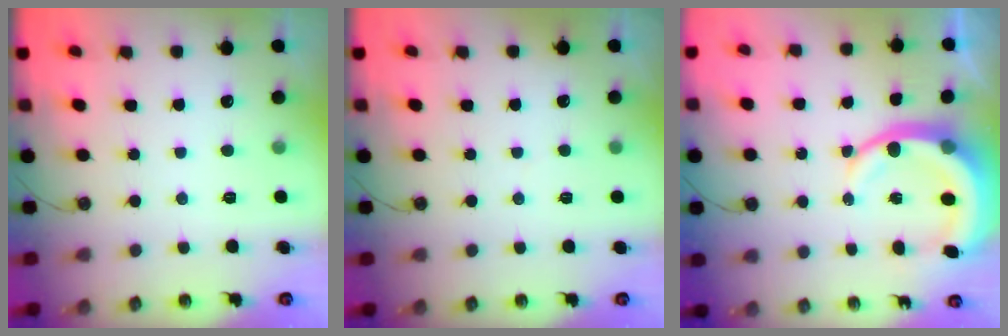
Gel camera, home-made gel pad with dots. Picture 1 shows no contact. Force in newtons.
{"total": 1.2, "press": 1.2, "slide": 0.1}
{"total": 13.0, "press": 12.7, "slide": 2.8}